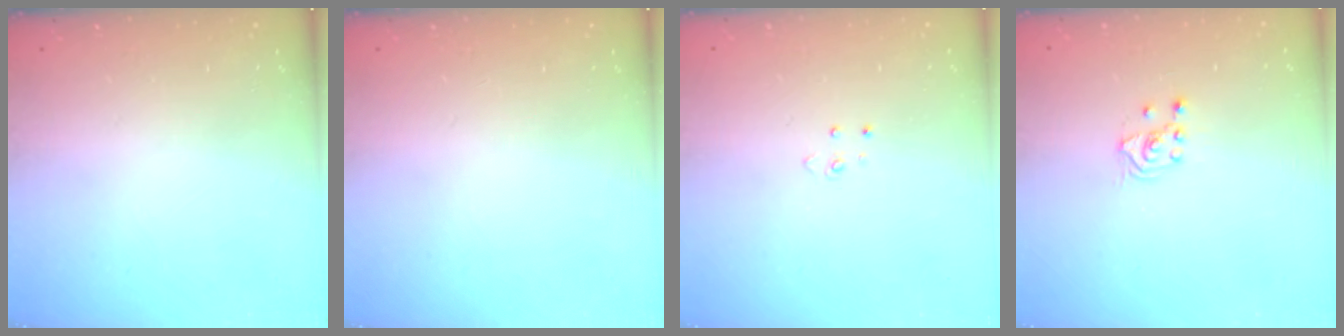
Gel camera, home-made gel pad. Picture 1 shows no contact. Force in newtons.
{"total": 0.0}
{"total": 3.8, "press": 3.8, "slide": 0.3}
{"total": 2.1, "press": 2.0, "slide": 0.8}